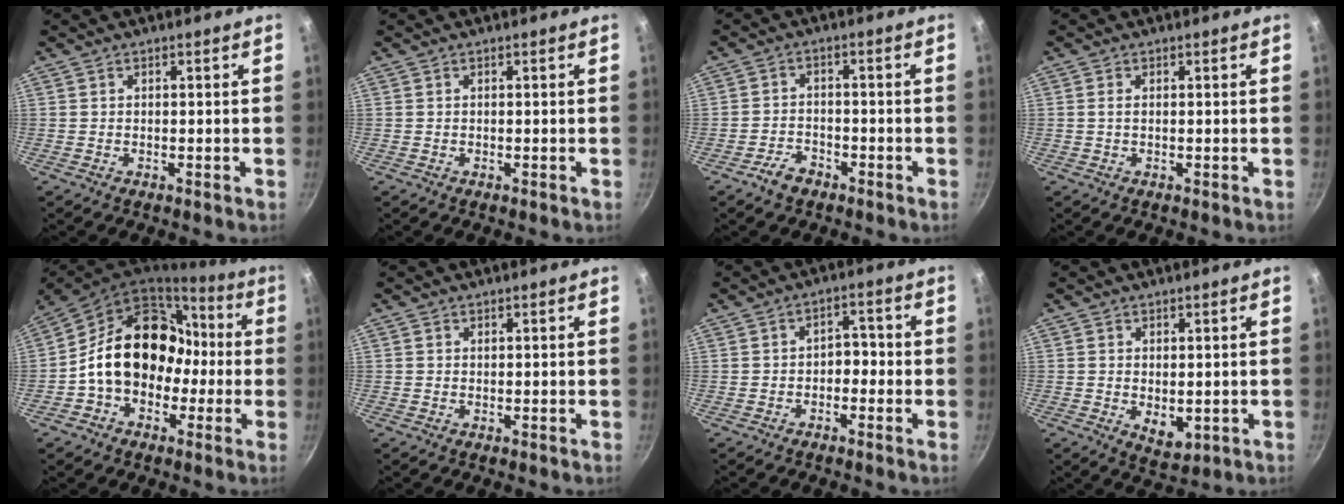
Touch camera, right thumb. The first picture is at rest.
{"total": 0.0}
{"total": 4.1, "force": [-2.8, 2.4, 1.7], "torque": [-0.022, 0.028, -0.049]}
{"total": 1.0, "force": [0.2, 0.4, 0.9], "torque": [-0.018, 0.001, 0.002]}
{"total": 19.7, "force": [-0.8, 15.2, 12.6], "torque": [-0.165, 0.068, -0.014]}
{"total": 0.0}
{"total": 3.4, "force": [-1.1, 2.4, 2.2], "torque": [-0.004, 0.019, -0.022]}
{"total": 4.7, "force": [-0.1, 3.0, 3.6], "torque": [-0.045, -0.014, 0.008]}